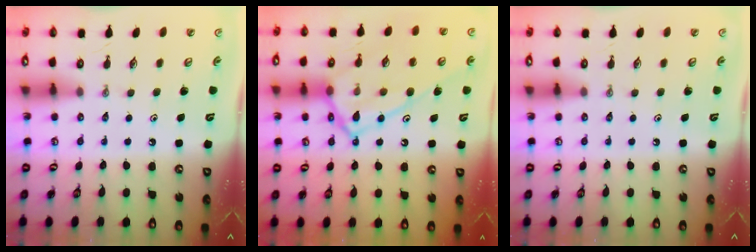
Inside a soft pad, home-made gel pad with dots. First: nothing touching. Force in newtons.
{"total": 18.2, "press": 18.1, "slide": 1.7}
{"total": 0.0}